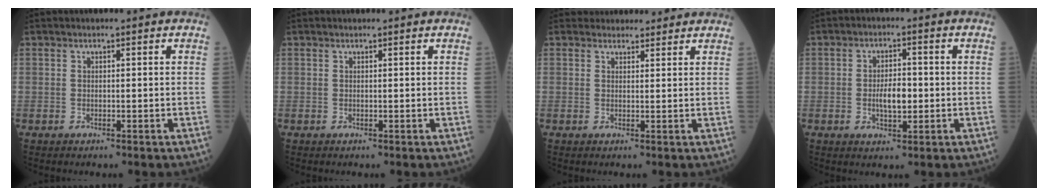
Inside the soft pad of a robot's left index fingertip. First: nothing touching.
{"total": 0.6, "force": [0.6, 0.0, 0.1], "torque": [-0.005, 0.007, 0.011]}
{"total": 4.7, "force": [4.4, 1.6, 0.2], "torque": [0.006, 0.014, 0.051]}
{"total": 4.2, "force": [-0.8, 1.7, 3.8], "torque": [-0.067, -0.003, -0.015]}